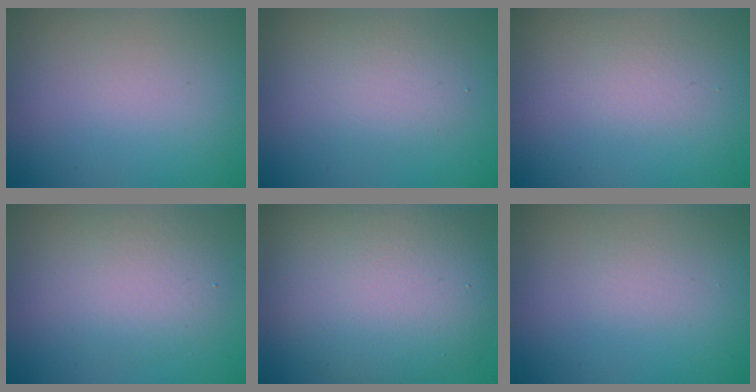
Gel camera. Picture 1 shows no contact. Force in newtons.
{"total": 2.6, "press": 2.6, "slide": 0.2}
{"total": 1.1, "press": 1.1, "slide": 0.1}
{"total": 3.8, "press": 3.8, "slide": 0.4}
{"total": 10.7, "press": 10.7, "slide": 0.5}
{"total": 0.8, "press": 0.8, "slide": 0.0}